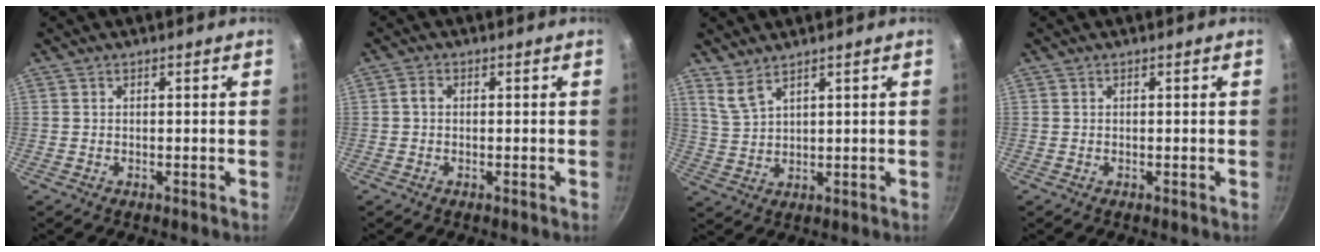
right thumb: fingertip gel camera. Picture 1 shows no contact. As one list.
[{"total": 1.6, "force": [0.1, 1.2, 1.0], "torque": [-0.019, 0.009, -0.001]}, {"total": 3.9, "force": [3.2, 1.0, 2.1], "torque": [-0.044, -0.022, 0.073]}, {"total": 0.0}]